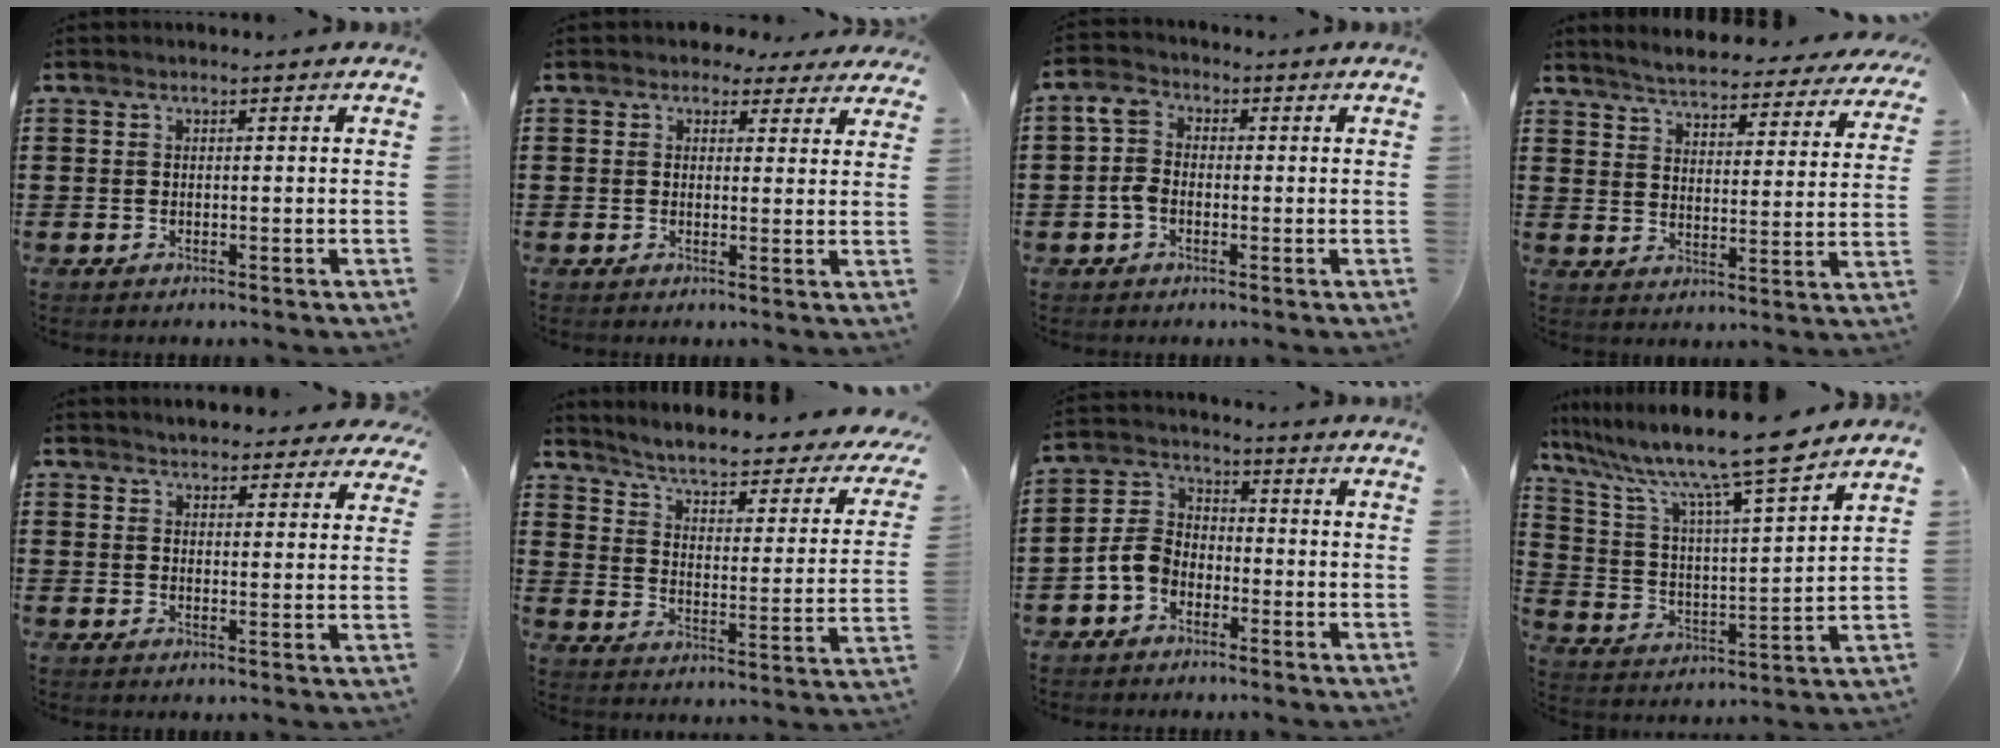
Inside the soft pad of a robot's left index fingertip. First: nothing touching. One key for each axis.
{"total": 2.9, "fx": 2.2, "fy": 1.8, "fz": 0.7, "tx": -0.016, "ty": 0.004, "tz": 0.039}
{"total": 4.7, "fx": -0.8, "fy": 3.6, "fz": 2.8, "tx": -0.080, "ty": 0.007, "tz": -0.024}
{"total": 4.7, "fx": 4.7, "fy": -0.2, "fz": 0.8, "tx": -0.042, "ty": -0.037, "tz": 0.076}
{"total": 3.6, "fx": 3.5, "fy": 0.7, "fz": 0.2, "tx": -0.015, "ty": -0.007, "tz": 0.068}
{"total": 4.5, "fx": 3.5, "fy": 0.5, "fz": 2.8, "tx": -0.071, "ty": -0.034, "tz": 0.049}
{"total": 5.5, "fx": -3.0, "fy": 3.7, "fz": 2.7, "tx": -0.079, "ty": 0.006, "tz": -0.066}
{"total": 11.6, "fx": 9.6, "fy": 0.2, "fz": 6.4, "tx": -0.162, "ty": -0.062, "tz": 0.157}